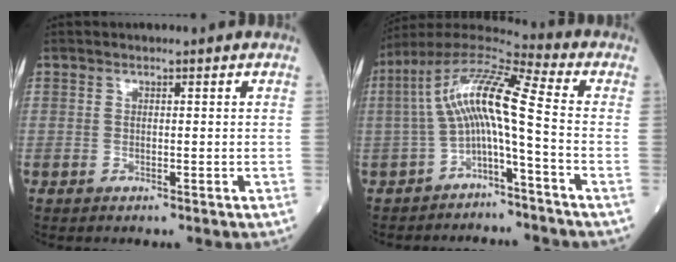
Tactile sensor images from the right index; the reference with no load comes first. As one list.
[{"total": 10.5, "force": [-1.8, 0.6, 10.4], "torque": [-0.198, 0.044, -0.038]}]